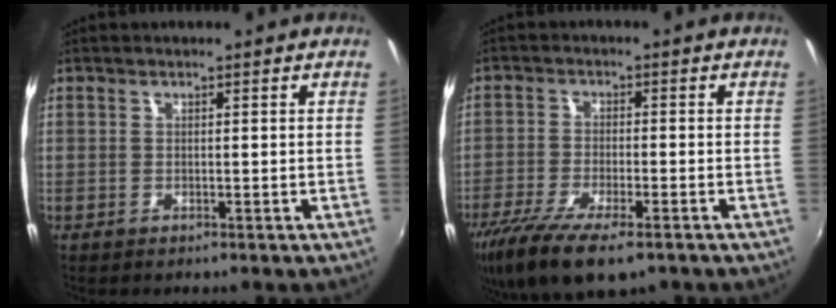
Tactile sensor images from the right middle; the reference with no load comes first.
{"total": 13.6, "force": [-9.2, 4.3, 9.0], "torque": [-0.199, -0.048, -0.166]}